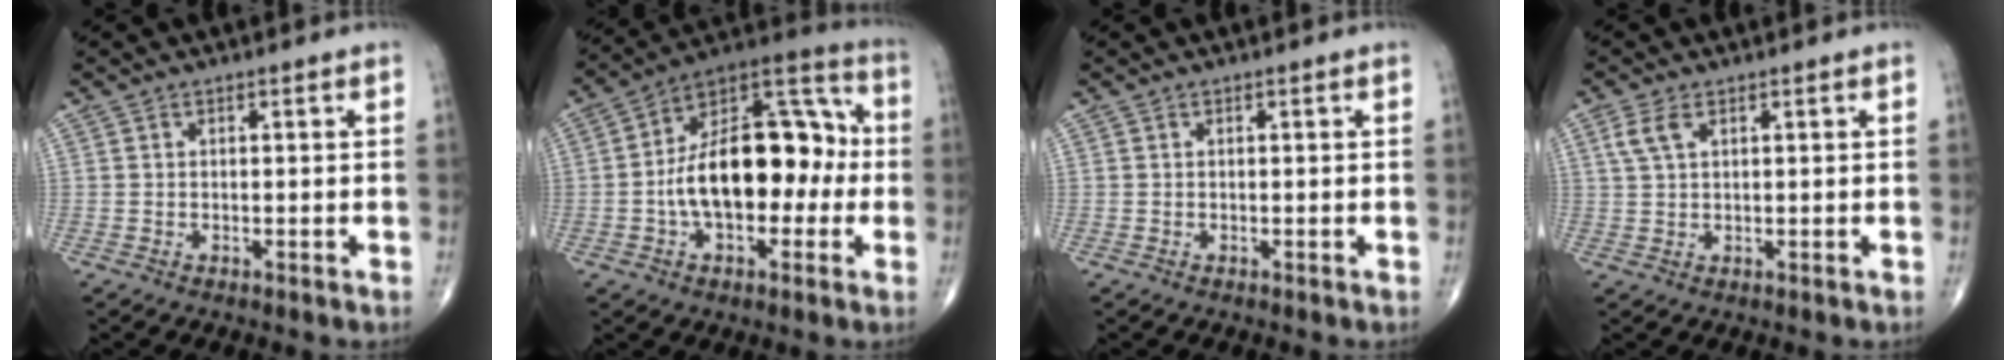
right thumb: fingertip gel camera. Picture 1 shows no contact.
{"total": 20.9, "force": [-1.6, 11.8, 17.3], "torque": [-0.256, 0.049, -0.031]}
{"total": 0.0}
{"total": 3.4, "force": [1.5, 1.7, 2.5], "torque": [-0.061, 0.009, 0.035]}